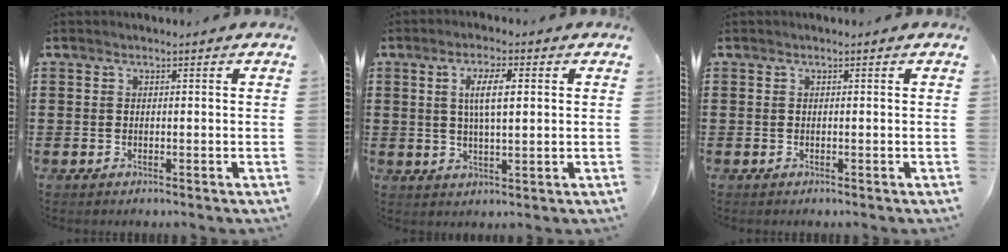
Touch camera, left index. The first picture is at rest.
{"total": 5.7, "force": [1.2, 1.6, 5.4], "torque": [-0.107, 0.008, 0.018]}
{"total": 0.0}